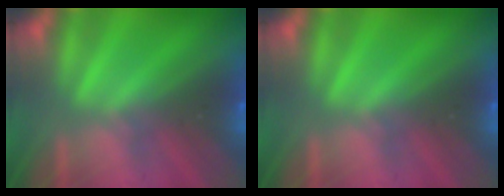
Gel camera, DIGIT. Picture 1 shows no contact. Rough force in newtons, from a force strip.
{"total": 0.0}